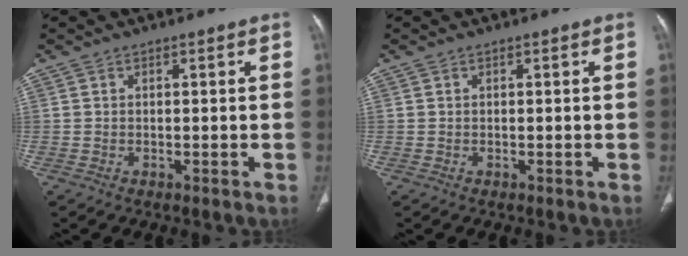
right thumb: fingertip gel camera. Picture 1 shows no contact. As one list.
[{"total": 0.0}]